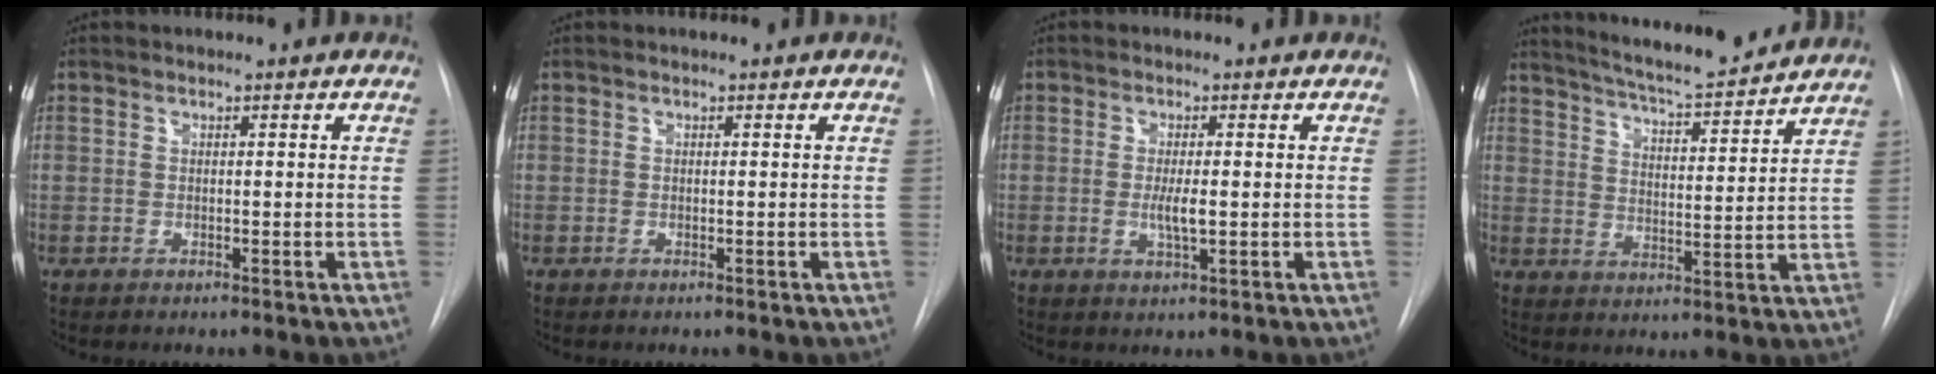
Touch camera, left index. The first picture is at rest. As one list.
[{"total": 0.0}, {"total": 2.9, "force": [-0.9, 0.5, 2.7], "torque": [-0.052, -0.009, -0.014]}, {"total": 14.1, "force": [12.9, 1.3, 5.6], "torque": [-0.093, -0.008, 0.186]}]